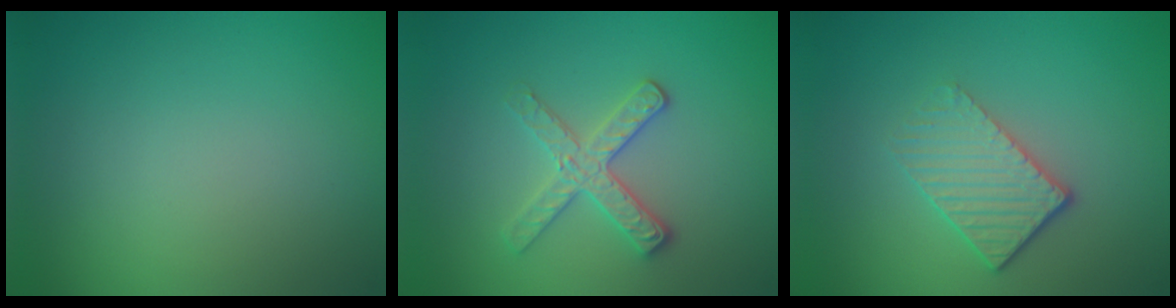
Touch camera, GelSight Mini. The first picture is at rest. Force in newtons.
{"total": 2.9, "press": 2.8, "slide": 0.8}
{"total": 3.4, "press": 2.6, "slide": 2.1}